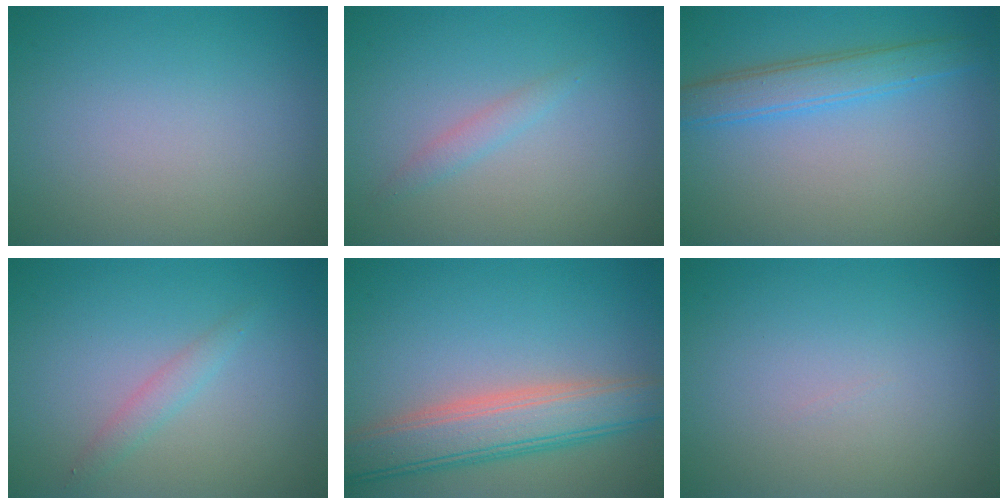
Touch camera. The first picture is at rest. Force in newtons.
{"total": 1.2, "press": 1.2, "slide": 0.1}
{"total": 4.4, "press": 4.4, "slide": 0.2}
{"total": 1.4, "press": 1.4, "slide": 0.0}
{"total": 6.3, "press": 6.3, "slide": 0.4}
{"total": 0.0}